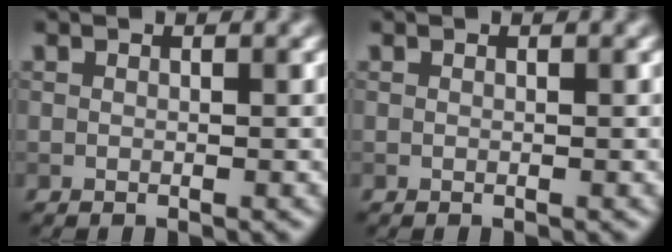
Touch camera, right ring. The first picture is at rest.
{"total": 0.0}